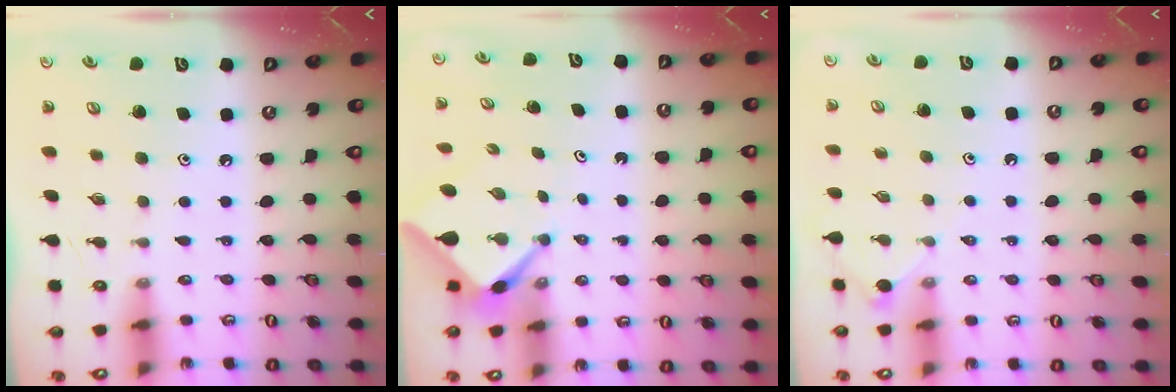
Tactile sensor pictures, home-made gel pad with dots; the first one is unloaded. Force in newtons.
{"total": 2.8, "press": 2.8, "slide": 0.3}
{"total": 3.9, "press": 3.8, "slide": 0.6}